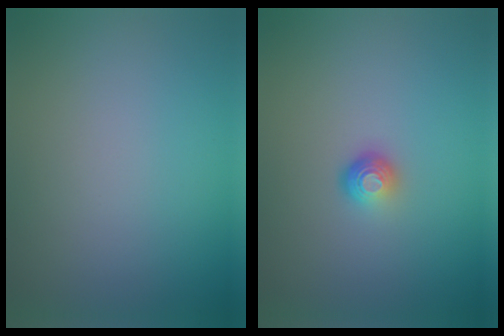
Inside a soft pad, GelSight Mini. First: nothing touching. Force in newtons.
{"total": 1.6, "press": 1.0, "slide": 1.3}